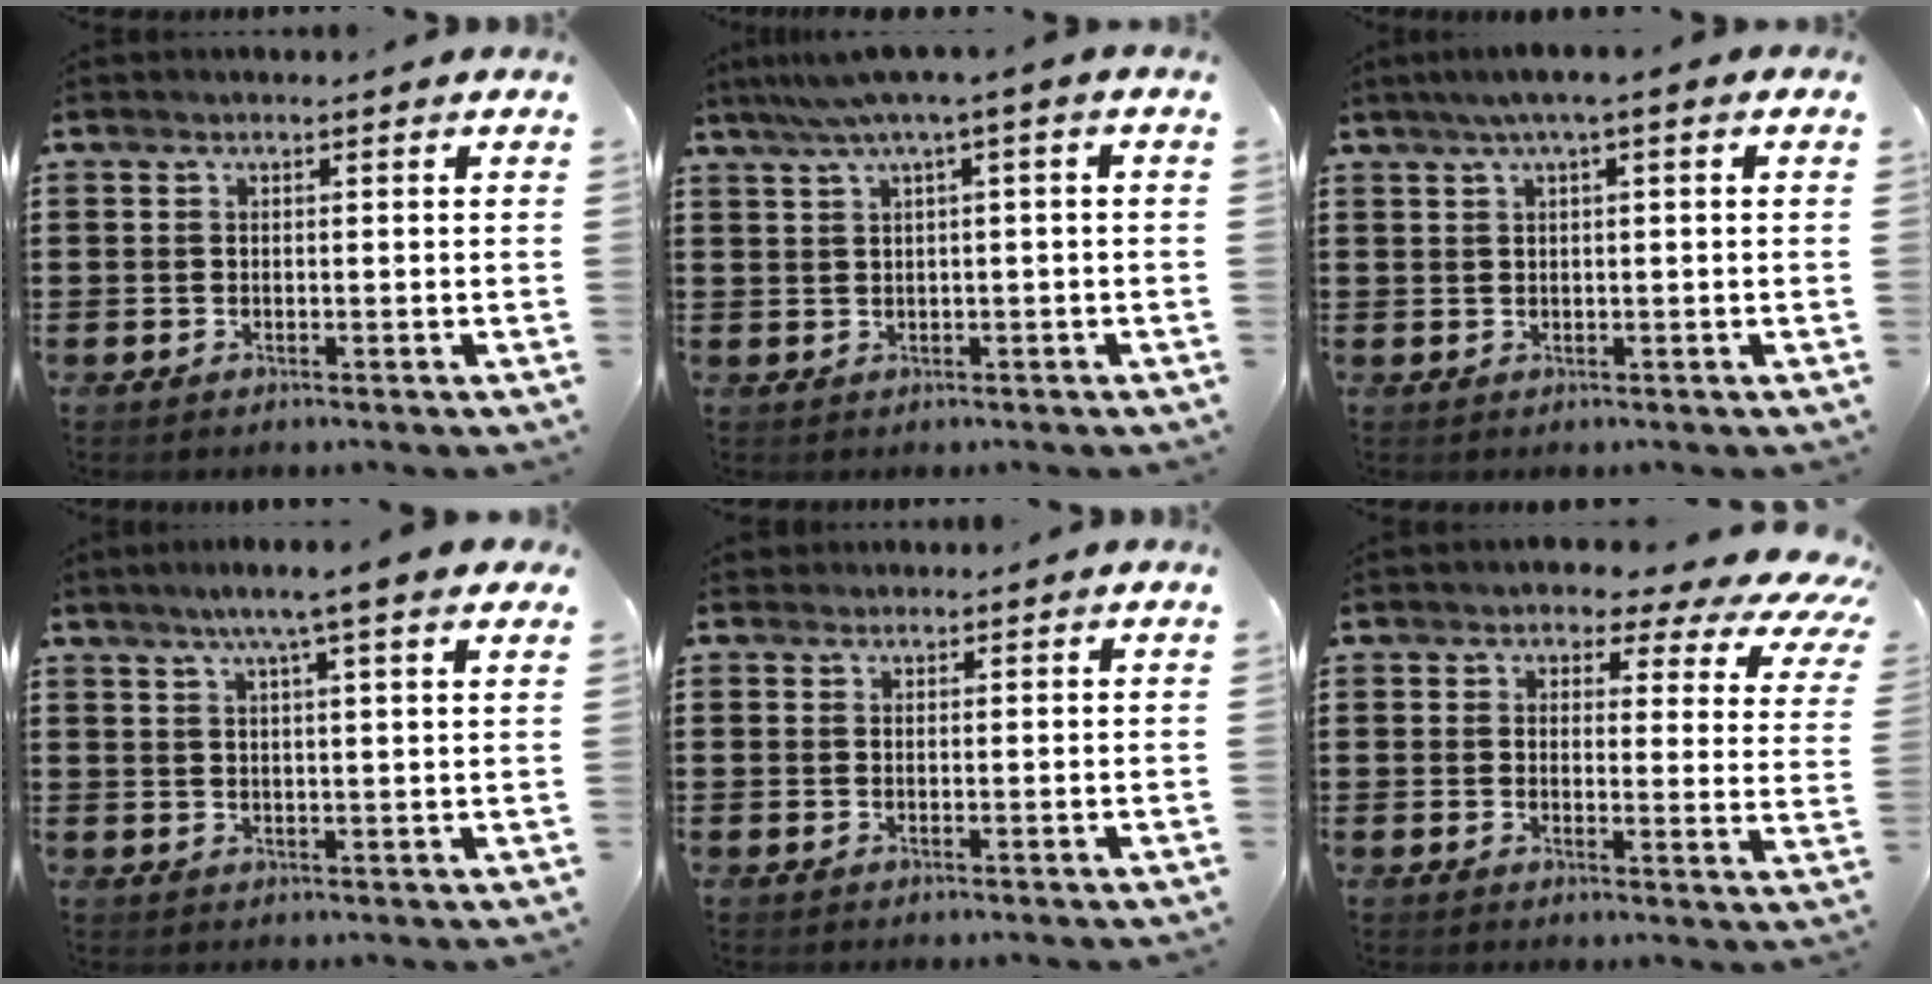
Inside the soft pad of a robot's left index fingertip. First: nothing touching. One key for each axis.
{"total": 3.6, "fx": 0.8, "fy": -0.3, "fz": 3.5, "tx": -0.066, "ty": -0.008, "tz": 0.011}
{"total": 2.3, "fx": 0.4, "fy": 0.1, "fz": 2.2, "tx": -0.041, "ty": 0.000, "tz": 0.006}
{"total": 5.5, "fx": 3.8, "fy": -0.4, "fz": 3.9, "tx": -0.085, "ty": -0.004, "tz": 0.064}
{"total": 1.1, "fx": 0.9, "fy": 0.5, "fz": 0.0, "tx": -0.003, "ty": 0.003, "tz": 0.019}
{"total": 3.4, "fx": 2.7, "fy": 1.3, "fz": 1.6, "tx": -0.043, "ty": -0.019, "tz": 0.039}